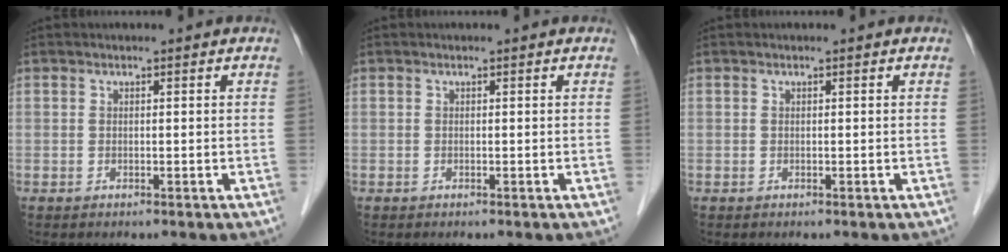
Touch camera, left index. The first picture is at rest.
{"total": 0.0}
{"total": 0.0}